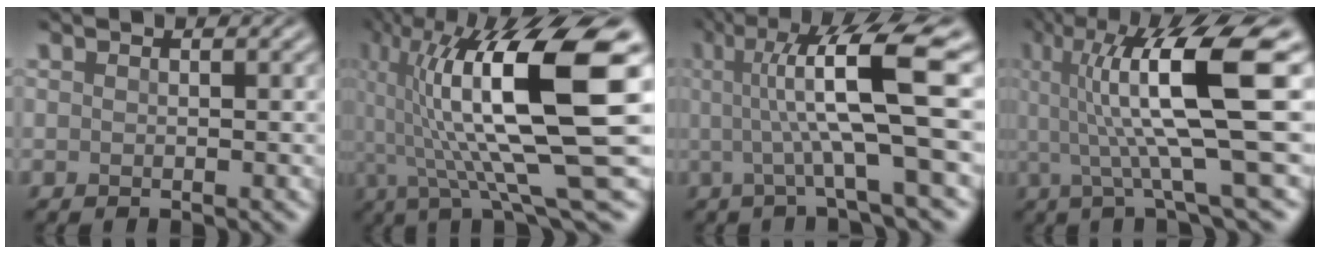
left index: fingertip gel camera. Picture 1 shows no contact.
{"total": 14.9, "force": [2.2, 3.4, 14.4], "torque": [-0.250, 0.012, 0.043]}
{"total": 9.1, "force": [1.1, 1.5, 8.9], "torque": [-0.126, 0.003, 0.017]}
{"total": 11.4, "force": [1.8, 2.2, 11.0], "torque": [-0.170, 0.004, 0.035]}